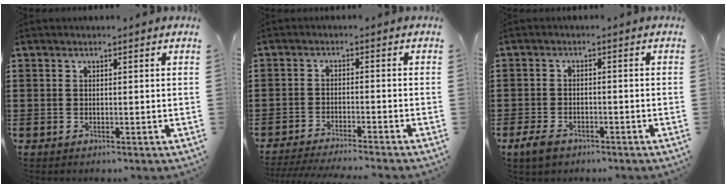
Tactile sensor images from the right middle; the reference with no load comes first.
{"total": 3.1, "force": [-3.0, -0.4, 0.7], "torque": [-0.021, -0.007, -0.063]}
{"total": 2.9, "force": [-2.1, 1.6, 1.4], "torque": [-0.039, -0.001, -0.044]}